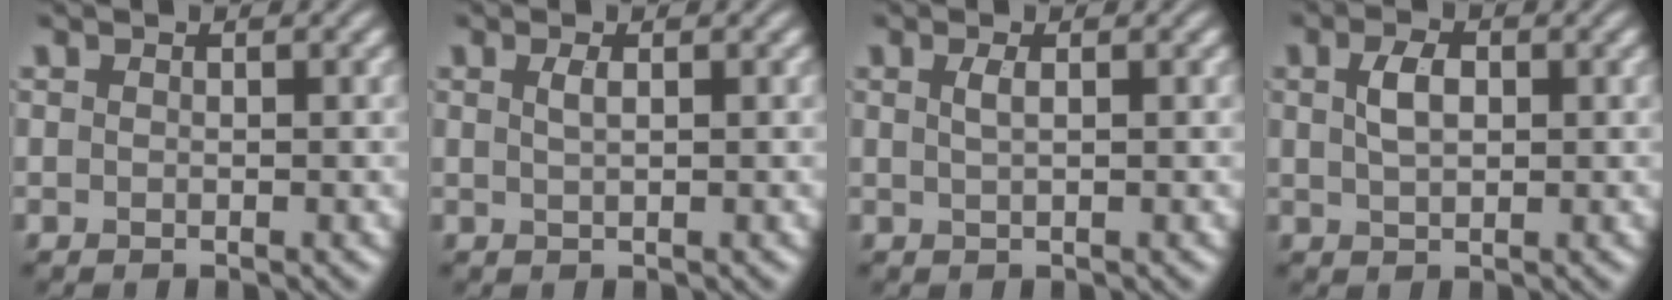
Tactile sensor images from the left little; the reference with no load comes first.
{"total": 1.1, "force": [0.4, 0.4, 1.0], "torque": [-0.018, 0.004, 0.007]}
{"total": 1.2, "force": [0.4, 0.4, 1.1], "torque": [-0.020, 0.003, 0.006]}
{"total": 2.5, "force": [0.6, 1.4, 2.0], "torque": [-0.043, 0.002, 0.011]}